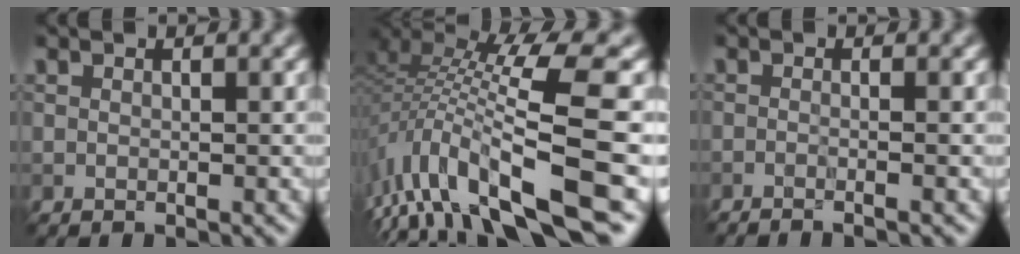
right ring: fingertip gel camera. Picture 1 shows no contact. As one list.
[{"total": 11.9, "force": [-4.1, 3.1, 10.7], "torque": [-0.196, 0.014, -0.061]}, {"total": 2.2, "force": [-1.1, 0.7, 1.8], "torque": [-0.005, -0.004, -0.032]}]